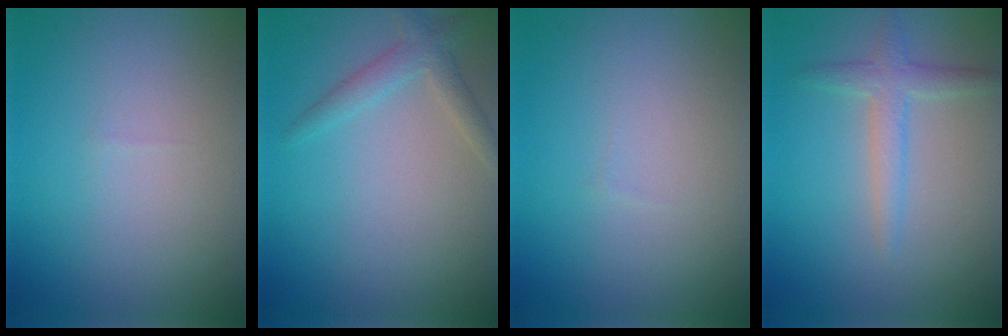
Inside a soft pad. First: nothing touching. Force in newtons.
{"total": 2.0, "press": 2.0, "slide": 0.1}
{"total": 0.0}
{"total": 2.2, "press": 2.2, "slide": 0.0}